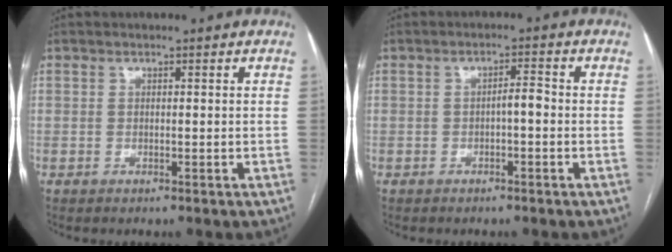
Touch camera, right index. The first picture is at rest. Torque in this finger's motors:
{"motor_torque": [0.57, -0.03, 0.02, 0.05]}